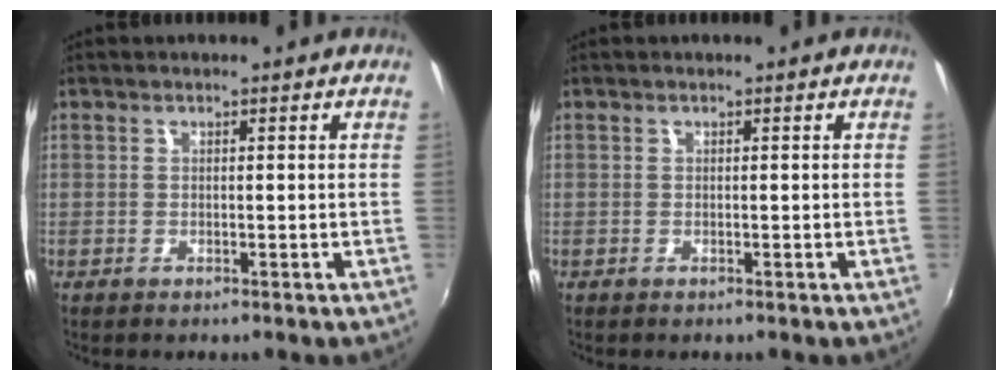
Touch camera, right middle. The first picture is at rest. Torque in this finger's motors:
{"motor_torque": [-0.29, -0.06, 0.07, 0.00]}